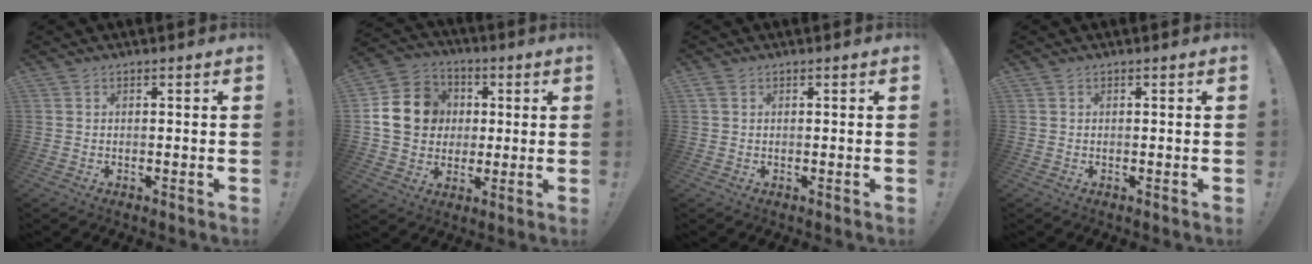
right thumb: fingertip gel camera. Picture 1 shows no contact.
{"total": 16.1, "force": [1.9, 14.1, 7.4], "torque": [-0.105, 0.008, 0.050]}
{"total": 1.2, "force": [0.5, 0.9, 0.6], "torque": [-0.012, 0.004, 0.010]}
{"total": 0.0}